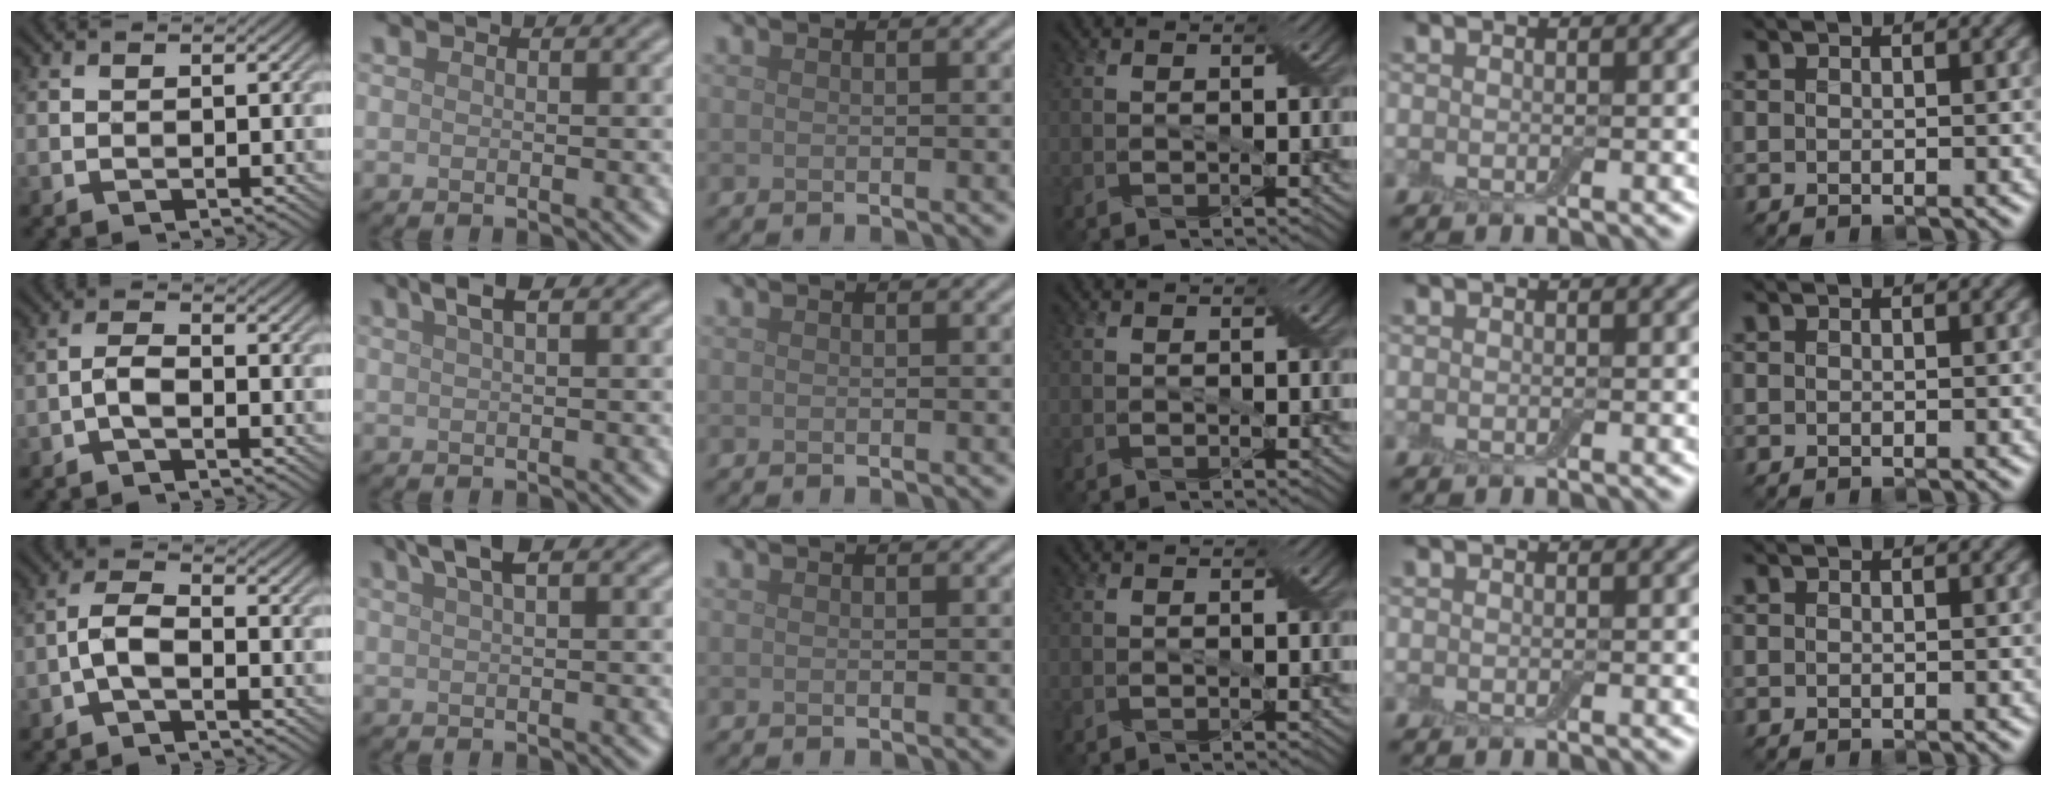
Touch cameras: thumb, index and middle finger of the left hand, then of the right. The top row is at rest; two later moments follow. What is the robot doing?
{"motion": "shake", "object": "box of matches"}